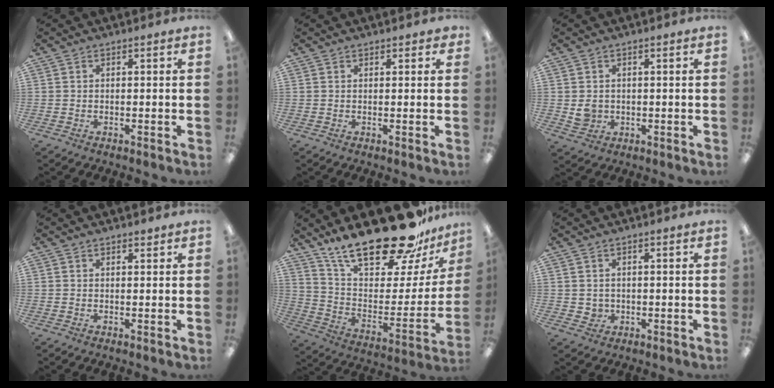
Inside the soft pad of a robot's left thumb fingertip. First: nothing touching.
{"total": 1.1, "force": [0.9, 0.5, 0.3], "torque": [0.010, -0.005, 0.013]}
{"total": 3.1, "force": [0.3, 2.8, 1.1], "torque": [-0.015, 0.001, 0.006]}
{"total": 1.1, "force": [1.1, 0.3, 0.2], "torque": [0.004, -0.004, 0.018]}
{"total": 26.2, "force": [20.2, 8.5, 14.3], "torque": [-0.227, -0.139, 0.347]}
{"total": 2.1, "force": [0.7, 2.0, 0.5], "torque": [-0.011, 0.001, 0.013]}